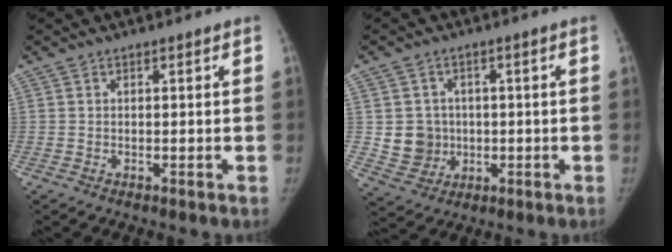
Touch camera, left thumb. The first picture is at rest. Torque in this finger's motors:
{"motor_torque": [-0.02, 0.03, 0.22, -0.18, 0.01]}